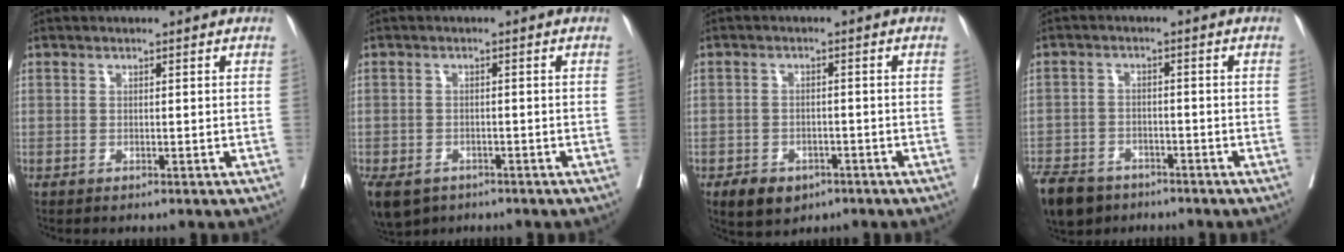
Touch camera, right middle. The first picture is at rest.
{"total": 10.9, "force": [-6.3, 7.8, 4.3], "torque": [-0.125, -0.017, -0.086]}
{"total": 5.5, "force": [-3.4, 3.7, 2.3], "torque": [-0.032, 0.001, -0.045]}
{"total": 9.5, "force": [-7.1, 5.3, 3.4], "torque": [-0.073, -0.008, -0.119]}